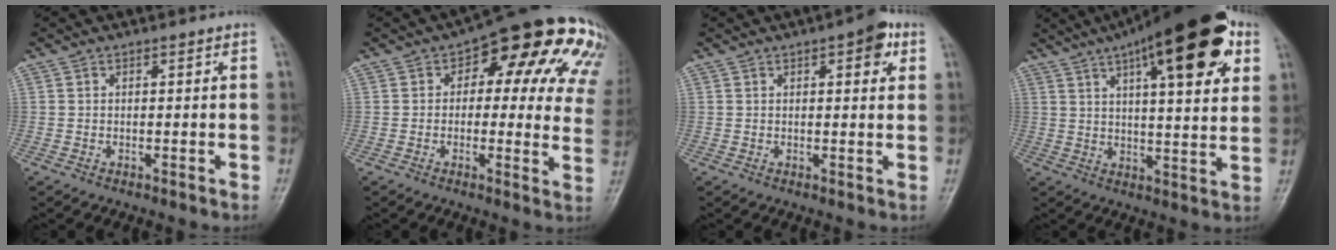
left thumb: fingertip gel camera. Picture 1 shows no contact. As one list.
[{"total": 20.6, "force": [8.5, 10.5, 15.6], "torque": [-0.141, 0.009, 0.089]}, {"total": 5.0, "force": [2.3, 1.9, 4.0], "torque": [-0.037, -0.003, 0.021]}, {"total": 23.5, "force": [11.6, 7.2, 19.2], "torque": [-0.266, -0.008, 0.168]}]